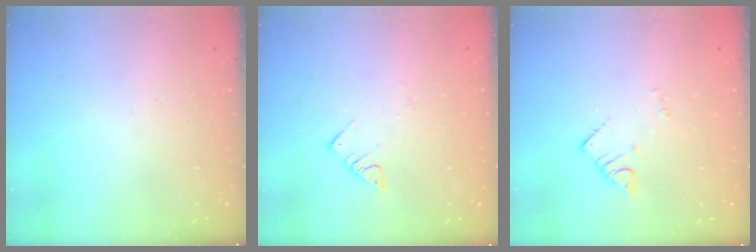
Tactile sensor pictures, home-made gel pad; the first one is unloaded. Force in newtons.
{"total": 3.3, "press": 3.2, "slide": 0.4}
{"total": 1.9, "press": 1.9, "slide": 0.2}